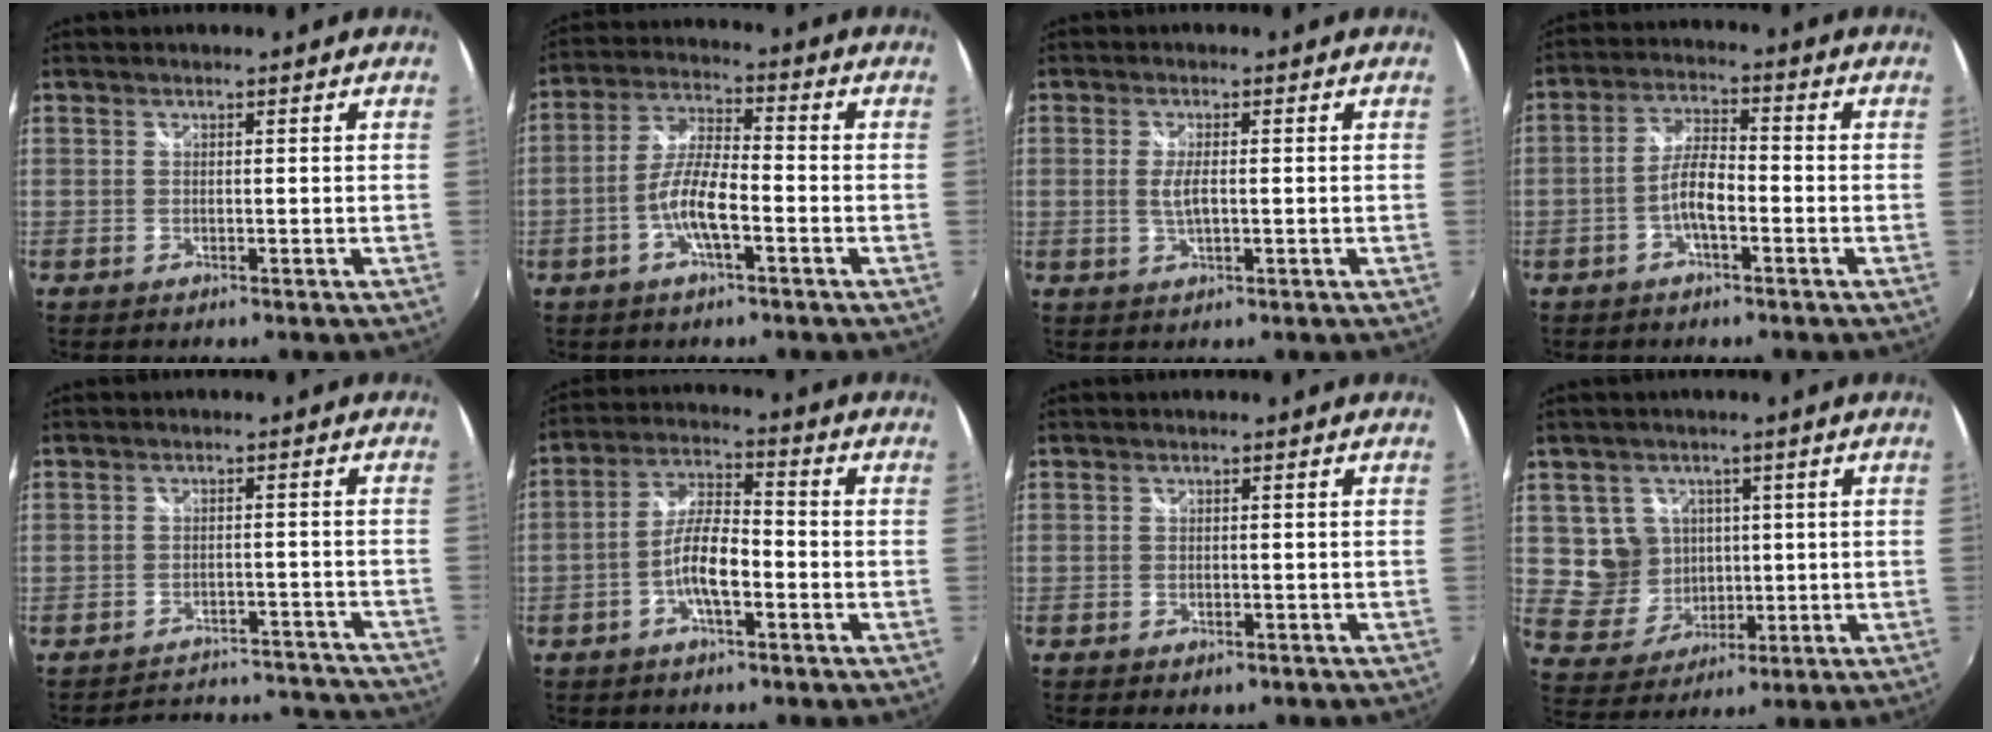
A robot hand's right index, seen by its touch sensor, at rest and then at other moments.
{"total": 8.1, "force": [-3.2, 2.0, 7.1], "torque": [-0.150, 0.007, -0.061]}
{"total": 3.1, "force": [-0.2, 0.9, 3.0], "torque": [-0.058, -0.005, -0.003]}
{"total": 5.6, "force": [-2.3, 1.7, 4.8], "torque": [-0.101, 0.012, -0.045]}
{"total": 15.7, "force": [-14.9, 4.4, 2.4], "torque": [-0.047, 0.043, -0.179]}
{"total": 7.9, "force": [-3.1, 2.4, 6.8], "torque": [-0.144, 0.012, -0.058]}
{"total": 2.3, "force": [-1.4, 1.5, 1.1], "torque": [-0.022, -0.007, -0.017]}
{"total": 8.4, "force": [1.6, 8.1, 1.6], "torque": [-0.046, 0.009, 0.044]}